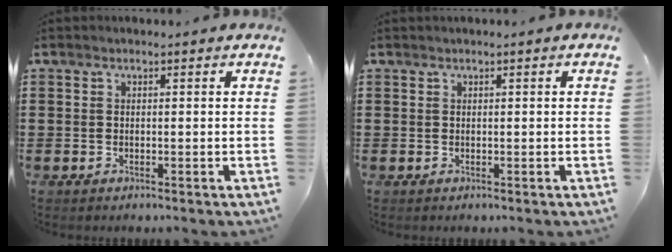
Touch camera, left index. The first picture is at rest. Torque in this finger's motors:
{"motor_torque": [0.36, -0.29, 0.28, 0.05]}